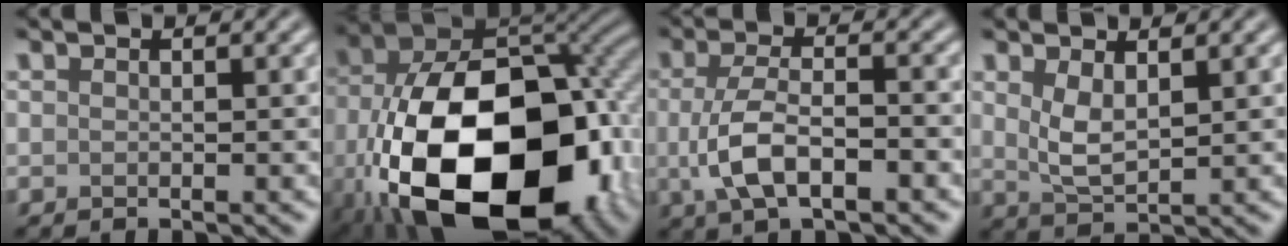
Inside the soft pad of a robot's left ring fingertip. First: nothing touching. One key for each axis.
{"total": 19.2, "fx": -5.4, "fy": 11.9, "fz": 14.1, "tx": -0.265, "ty": -0.042, "tz": -0.072}
{"total": 5.3, "fx": -1.3, "fy": 2.3, "fz": 4.6, "tx": -0.096, "ty": -0.004, "tz": -0.025}
{"total": 2.8, "fx": 1.1, "fy": 1.2, "fz": 2.3, "tx": -0.054, "ty": -0.005, "tz": 0.027}